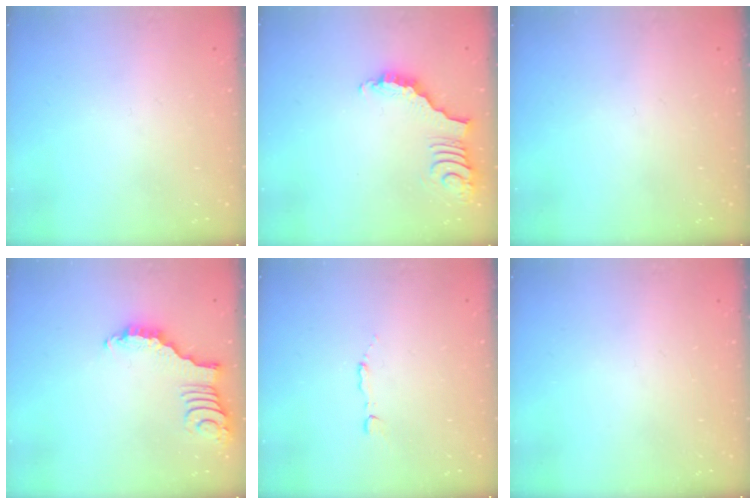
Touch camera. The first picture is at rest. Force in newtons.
{"total": 3.8, "press": 3.7, "slide": 0.7}
{"total": 0.0}
{"total": 2.8, "press": 2.7, "slide": 0.4}
{"total": 1.2, "press": 1.2, "slide": 0.1}
{"total": 0.0}